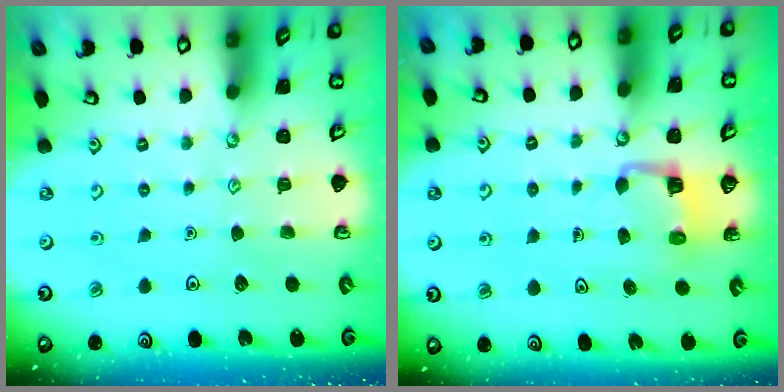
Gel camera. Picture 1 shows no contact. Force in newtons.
{"total": 3.9, "press": 3.9, "slide": 0.1}